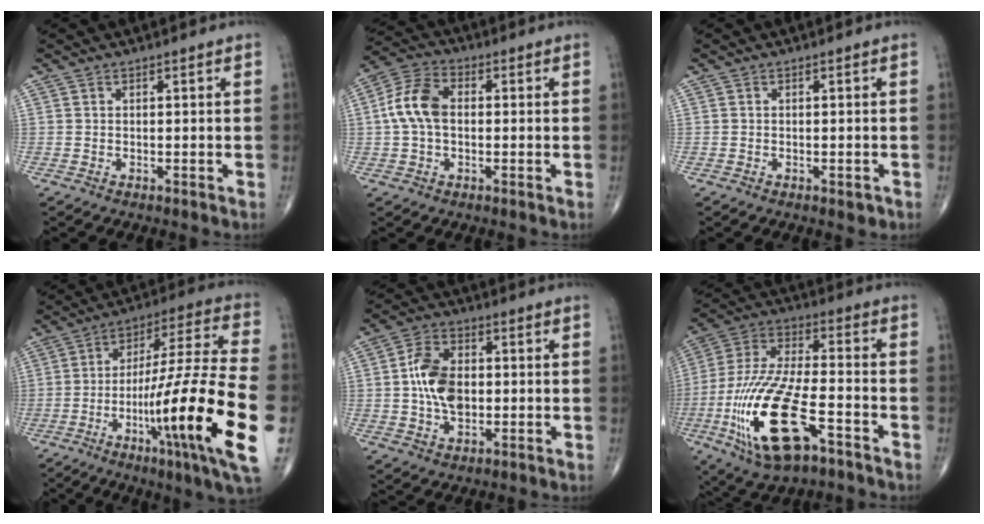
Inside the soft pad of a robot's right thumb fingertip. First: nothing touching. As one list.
[{"total": 8.4, "force": [0.1, 5.4, 6.4], "torque": [-0.130, 0.026, -0.006]}, {"total": 1.3, "force": [-0.6, 0.7, 0.9], "torque": [-0.010, -0.002, -0.006]}, {"total": 27.6, "force": [-8.0, 3.7, 26.2], "torque": [-0.409, 0.015, -0.120]}, {"total": 10.2, "force": [0.1, 6.6, 7.8], "torque": [-0.129, 0.010, -0.002]}, {"total": 22.0, "force": [-8.5, 8.6, 18.4], "torque": [-0.403, 0.020, -0.149]}]